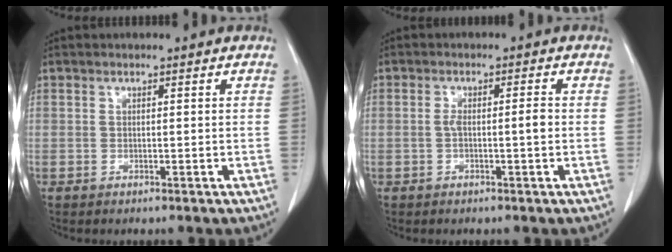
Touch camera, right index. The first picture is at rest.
{"total": 2.5, "force": [-0.4, 0.3, 2.4], "torque": [-0.043, 0.005, -0.004]}